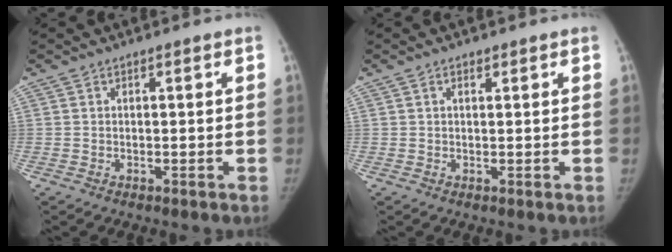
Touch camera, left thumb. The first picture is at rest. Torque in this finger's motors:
{"motor_torque": [-0.26, -0.12, 0.12, 0.33, -0.04]}